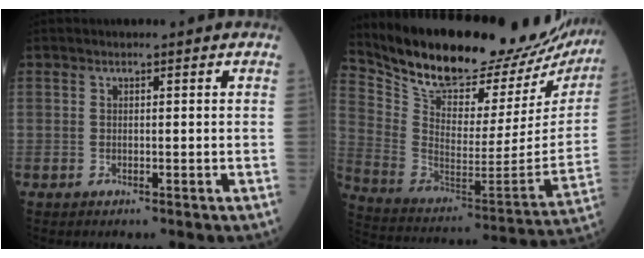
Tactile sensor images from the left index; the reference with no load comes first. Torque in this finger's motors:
{"motor_torque": [0.99, -1.15, 0.88, 0.17]}